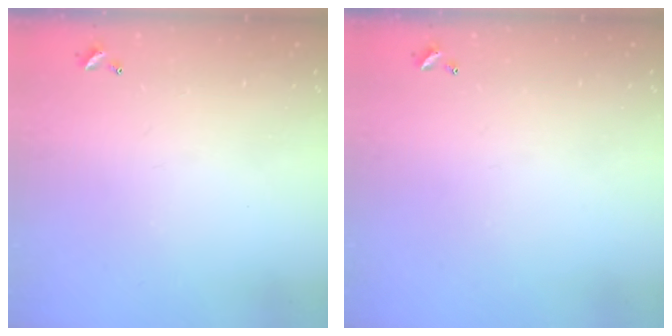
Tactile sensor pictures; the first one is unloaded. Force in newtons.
{"total": 0.0}